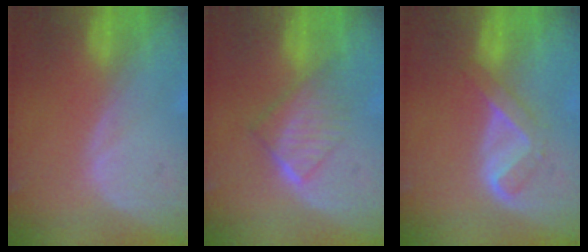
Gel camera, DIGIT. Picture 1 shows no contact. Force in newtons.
{"total": 6.4, "press": 5.7, "slide": 2.9}
{"total": 5.2, "press": 4.4, "slide": 2.9}